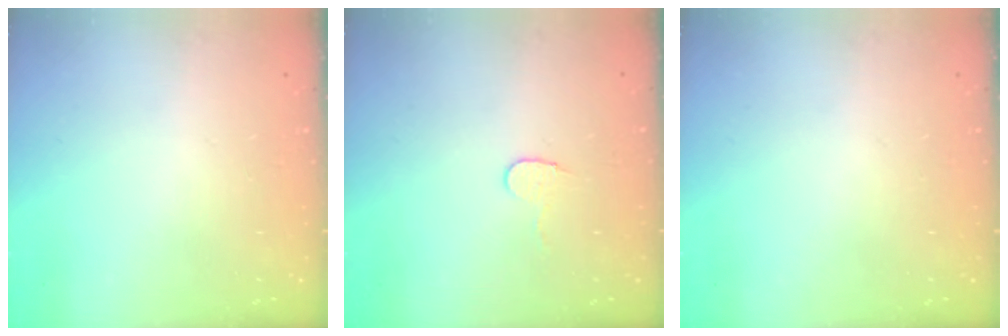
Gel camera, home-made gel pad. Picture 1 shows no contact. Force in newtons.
{"total": 5.0, "press": 5.0, "slide": 0.4}
{"total": 0.0}